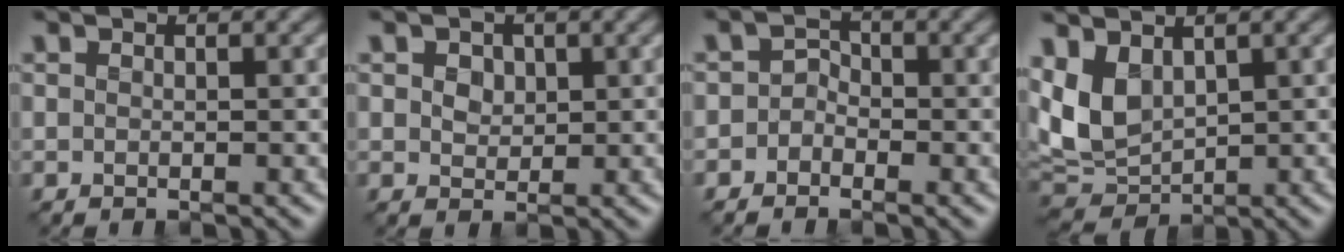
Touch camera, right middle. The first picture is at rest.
{"total": 2.2, "force": [0.8, 1.7, 1.2], "torque": [-0.028, 0.008, 0.004]}
{"total": 1.6, "force": [-1.0, 1.2, 0.4], "torque": [0.001, 0.002, -0.027]}
{"total": 6.2, "force": [1.5, 4.0, 4.5], "torque": [-0.107, -0.005, 0.026]}